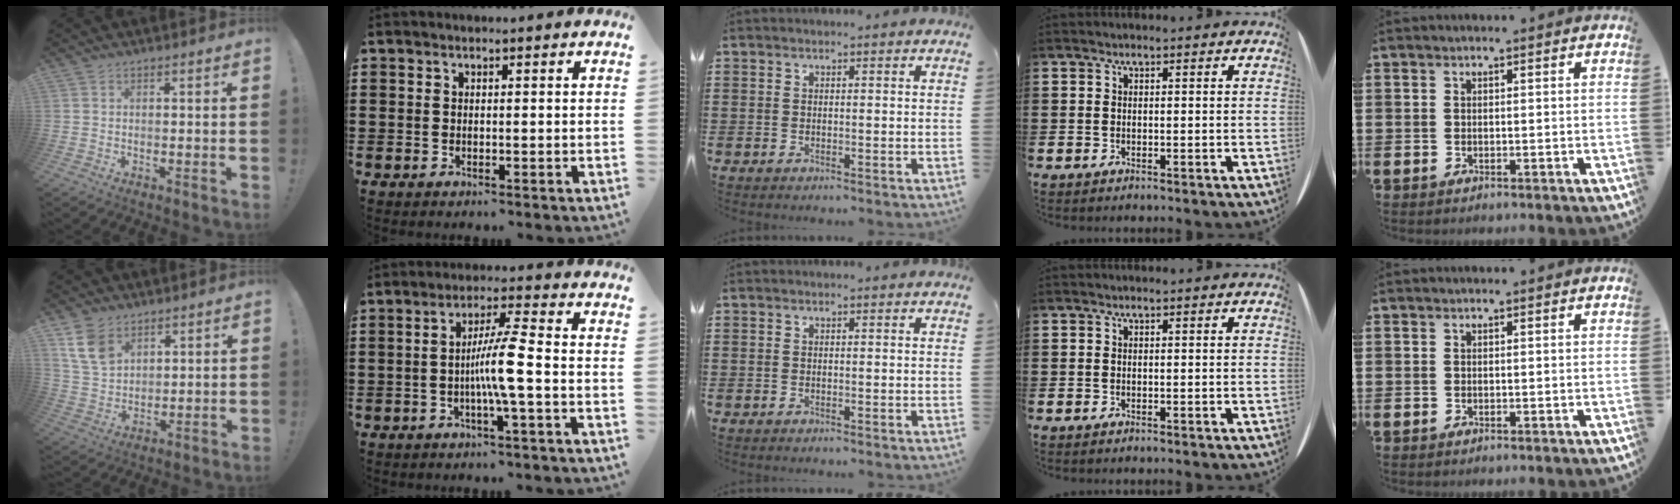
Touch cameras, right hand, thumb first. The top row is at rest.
{"thumb": {"total": 9.7, "force": [5.9, 6.1, 4.6], "torque": [-0.082, -0.021, 0.118]}, "index": {"total": 7.0, "force": [-1.4, -0.3, 6.8], "torque": [-0.128, -0.007, -0.032]}}